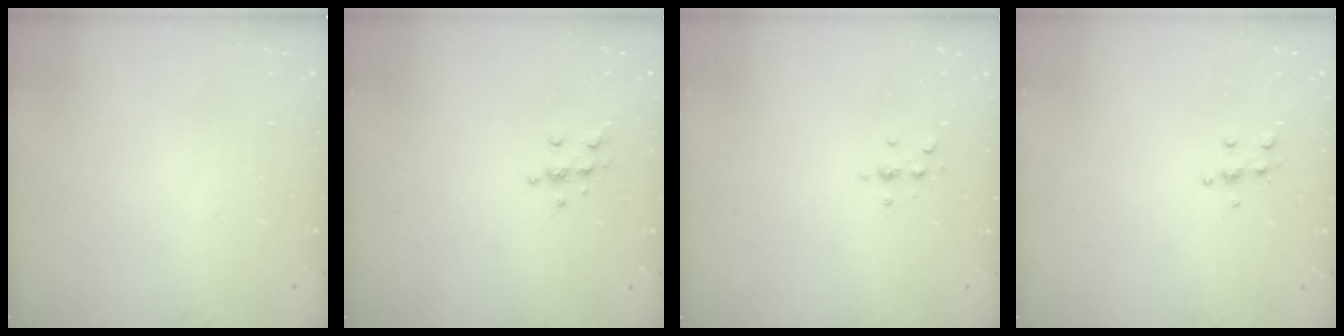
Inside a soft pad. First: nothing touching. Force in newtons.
{"total": 5.7, "press": 5.6, "slide": 1.1}
{"total": 2.3, "press": 2.3, "slide": 0.2}
{"total": 5.2, "press": 5.0, "slide": 1.1}